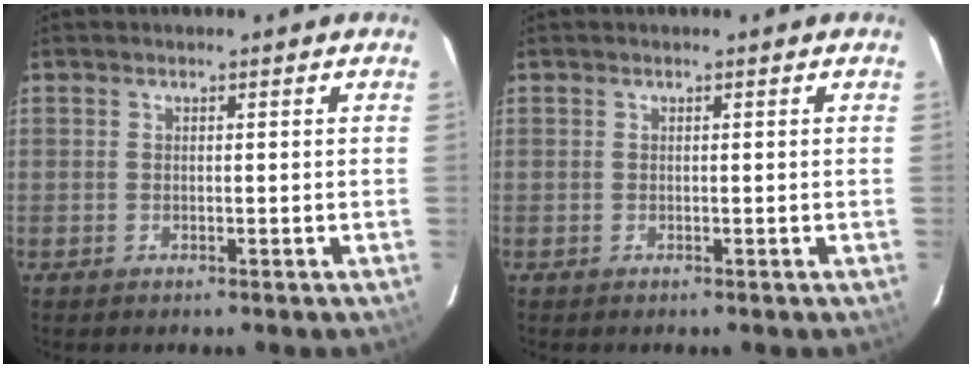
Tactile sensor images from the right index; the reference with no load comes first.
{"total": 0.0}